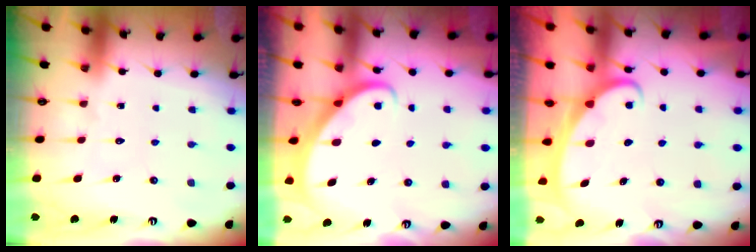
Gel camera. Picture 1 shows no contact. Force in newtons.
{"total": 2.8, "press": 2.8, "slide": 0.2}
{"total": 2.6, "press": 2.6, "slide": 0.3}